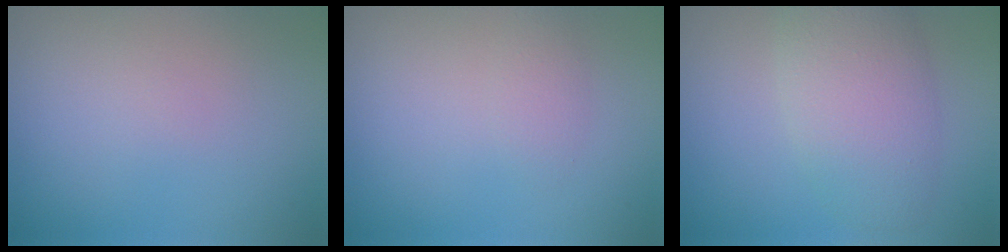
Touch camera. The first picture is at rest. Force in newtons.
{"total": 1.1, "press": 1.1, "slide": 0.0}
{"total": 5.6, "press": 5.6, "slide": 0.1}